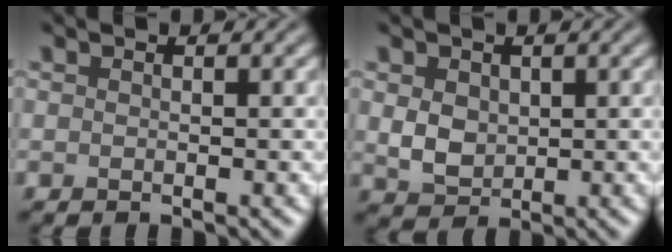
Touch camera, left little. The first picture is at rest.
{"total": 2.7, "force": [0.5, 2.1, 1.6], "torque": [-0.035, -0.003, 0.012]}